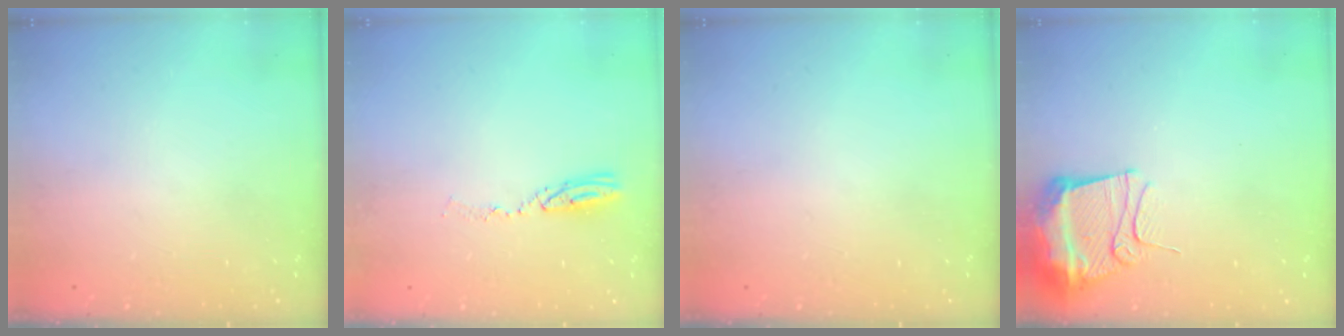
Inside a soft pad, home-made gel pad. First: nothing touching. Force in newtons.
{"total": 5.4, "press": 5.3, "slide": 0.6}
{"total": 0.0}
{"total": 12.1, "press": 12.0, "slide": 1.4}